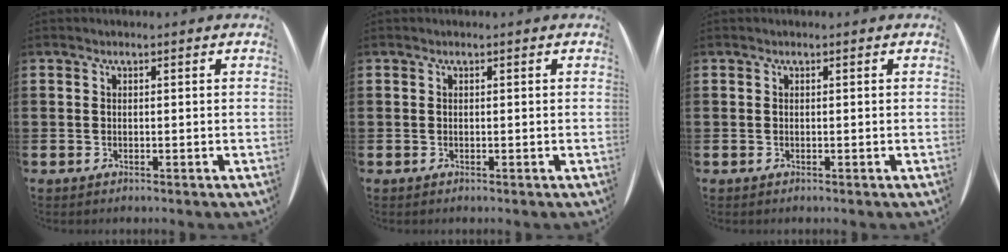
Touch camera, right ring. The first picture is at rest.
{"total": 0.0}
{"total": 0.0}